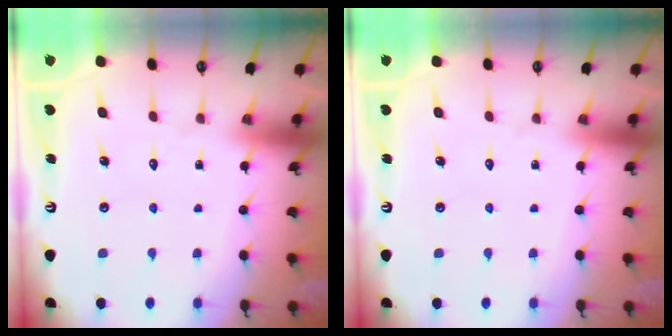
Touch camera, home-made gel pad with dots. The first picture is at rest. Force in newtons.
{"total": 0.0}